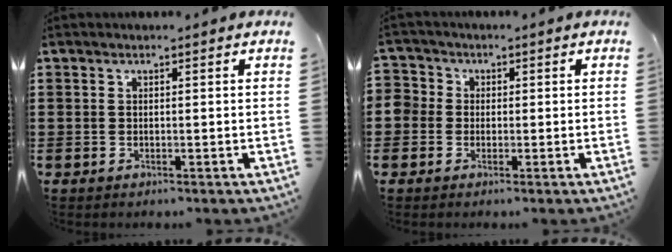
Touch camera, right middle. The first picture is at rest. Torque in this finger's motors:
{"motor_torque": [0.17, 0.12, 0.00, 0.00]}